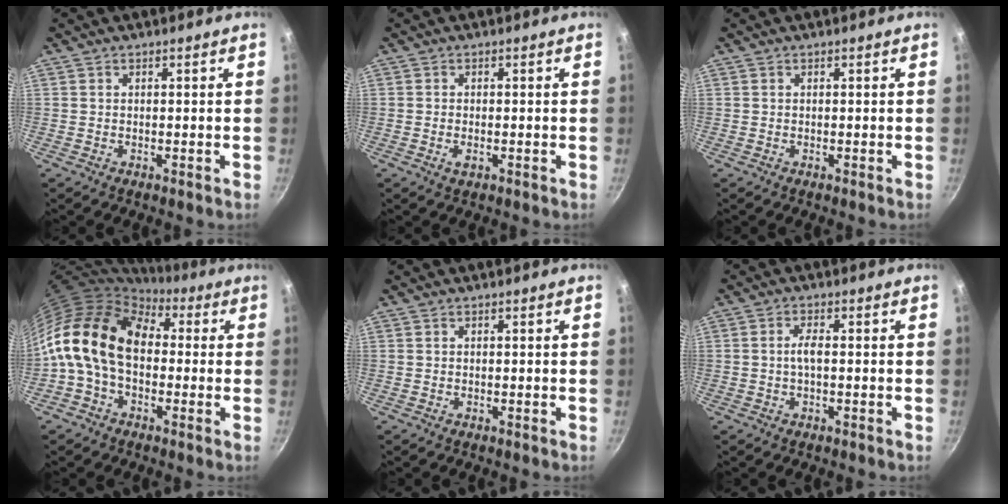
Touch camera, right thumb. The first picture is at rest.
{"total": 1.7, "force": [-0.5, 0.9, 1.3], "torque": [-0.027, -0.001, -0.010]}
{"total": 0.0}
{"total": 16.7, "force": [1.0, 11.5, 12.0], "torque": [-0.201, 0.032, -0.004]}
{"total": 0.0}
{"total": 2.5, "force": [-0.2, 0.9, 2.3], "torque": [-0.050, 0.010, -0.006]}